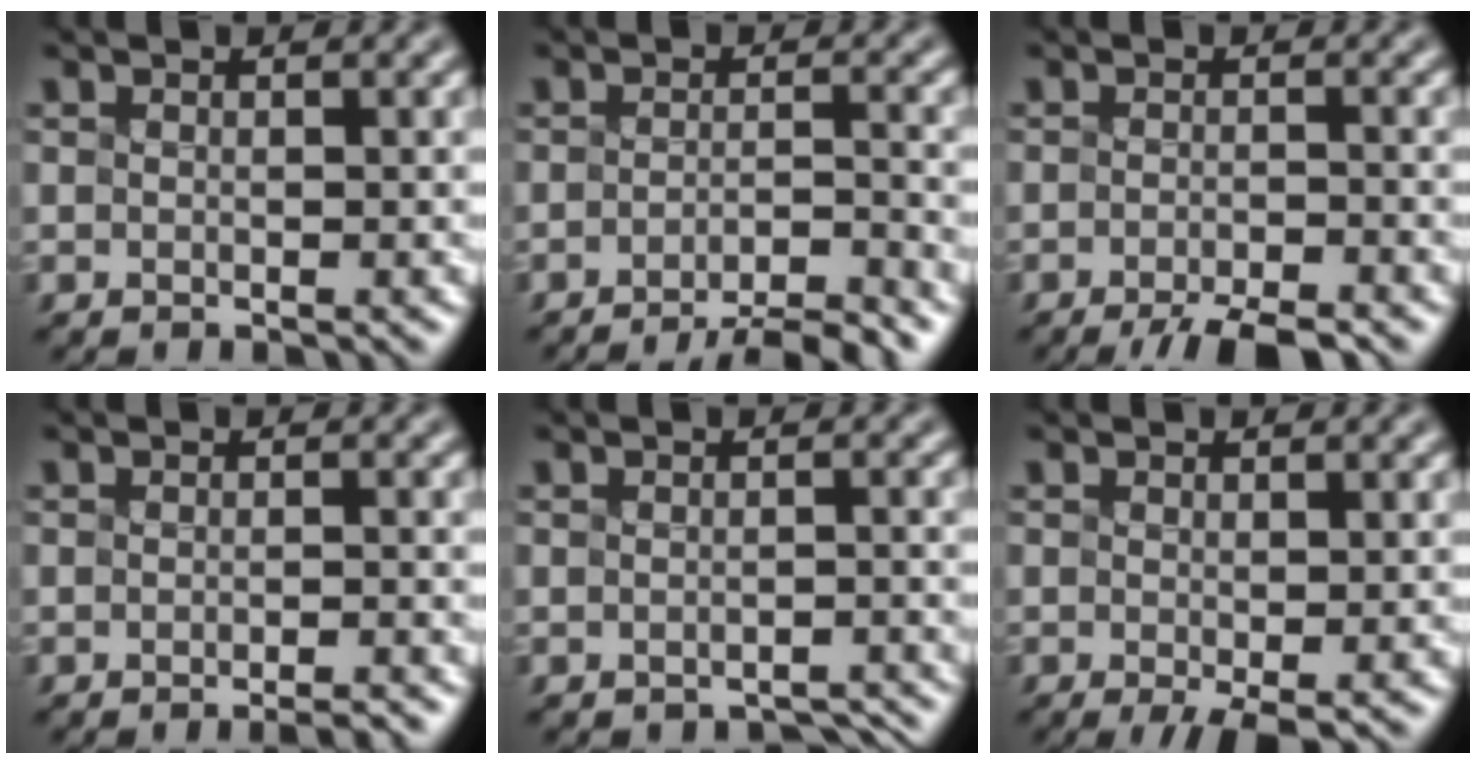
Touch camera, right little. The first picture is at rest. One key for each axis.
{"total": 4.9, "fx": -3.9, "fy": 0.7, "fz": 2.9, "tx": -0.040, "ty": 0.002, "tz": -0.062}
{"total": 3.8, "fx": -2.9, "fy": 0.6, "fz": 2.4, "tx": -0.035, "ty": -0.004, "tz": -0.052}
{"total": 1.7, "fx": -1.3, "fy": 0.2, "fz": 1.1, "tx": -0.008, "ty": -0.001, "tz": -0.022}
{"total": 1.5, "fx": -1.5, "fy": 0.2, "fz": 0.2, "tx": 0.001, "ty": 0.000, "tz": -0.018}
{"total": 1.8, "fx": -0.5, "fy": 0.3, "fz": 1.7, "tx": -0.029, "ty": -0.009, "tz": -0.008}